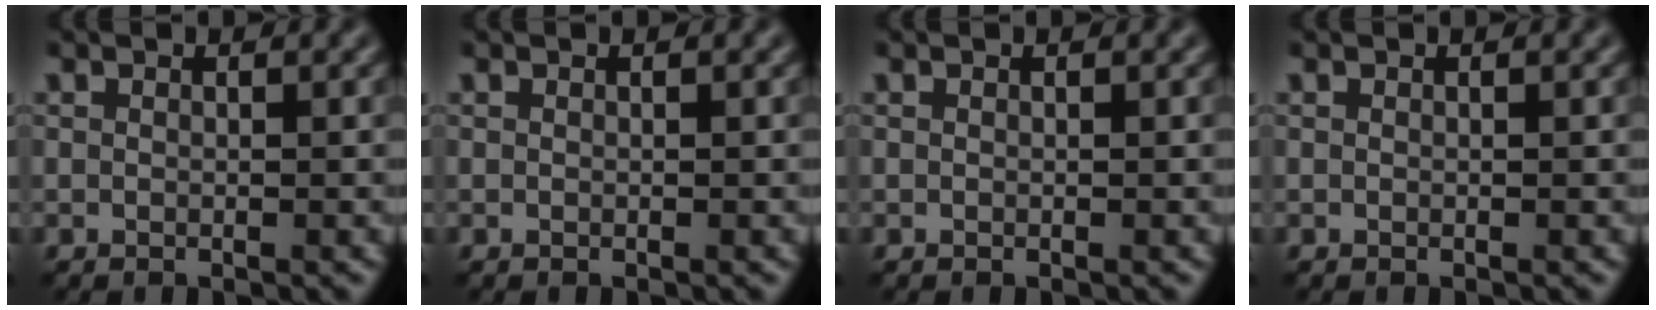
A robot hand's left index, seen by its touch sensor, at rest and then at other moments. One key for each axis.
{"total": 0.0}
{"total": 0.0}
{"total": 0.0}